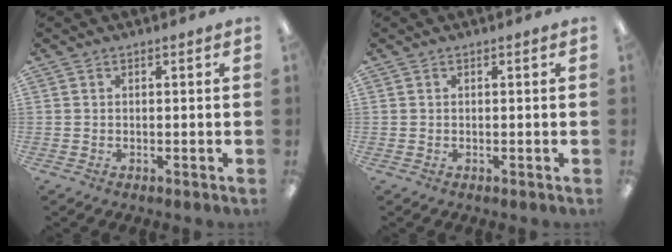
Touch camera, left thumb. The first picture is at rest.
{"total": 0.0}